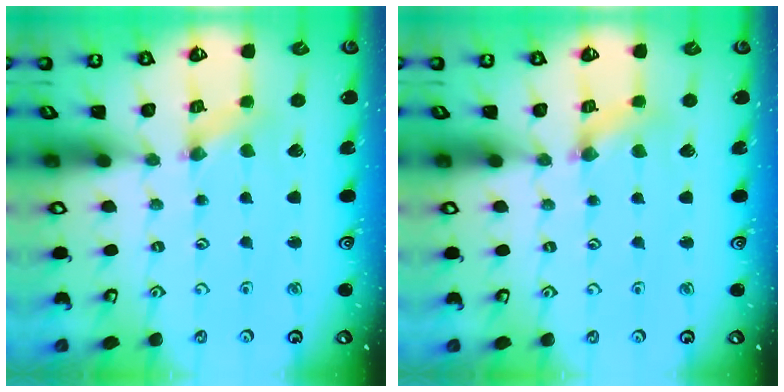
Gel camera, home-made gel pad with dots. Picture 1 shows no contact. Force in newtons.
{"total": 1.7, "press": 1.7, "slide": 0.2}